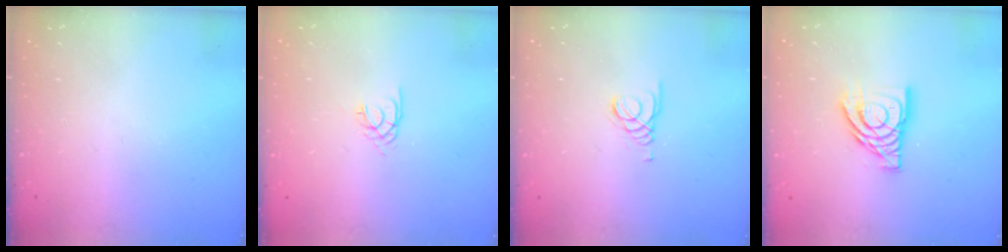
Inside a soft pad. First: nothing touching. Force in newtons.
{"total": 1.7, "press": 1.7, "slide": 0.1}
{"total": 1.6, "press": 1.6, "slide": 0.0}
{"total": 12.5, "press": 12.4, "slide": 1.5}